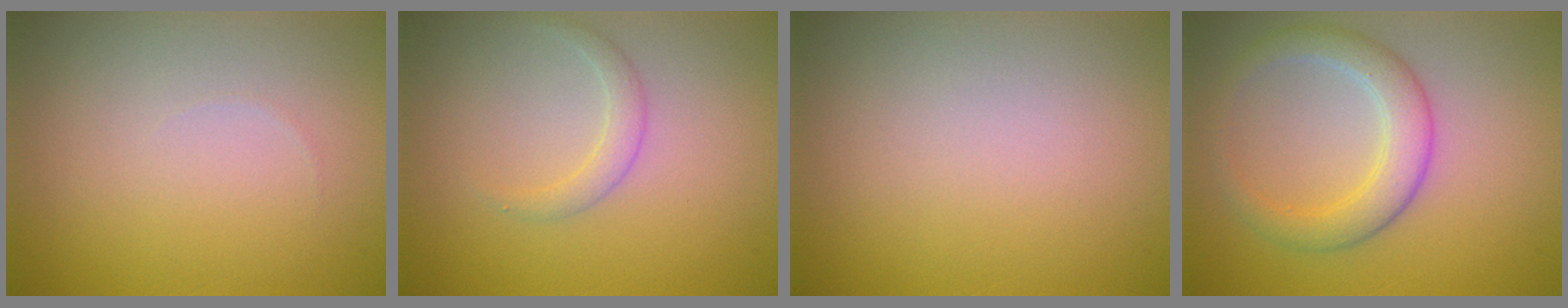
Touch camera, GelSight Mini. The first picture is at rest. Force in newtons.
{"total": 1.4, "press": 1.4, "slide": 0.0}
{"total": 0.0}
{"total": 3.7, "press": 3.7, "slide": 0.0}